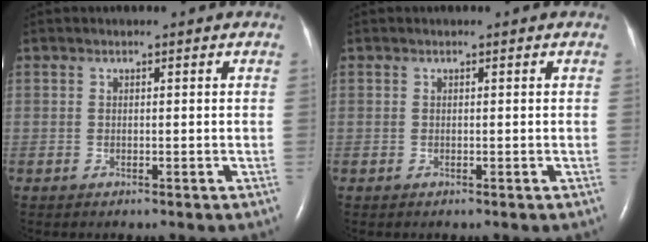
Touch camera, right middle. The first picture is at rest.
{"total": 0.0}